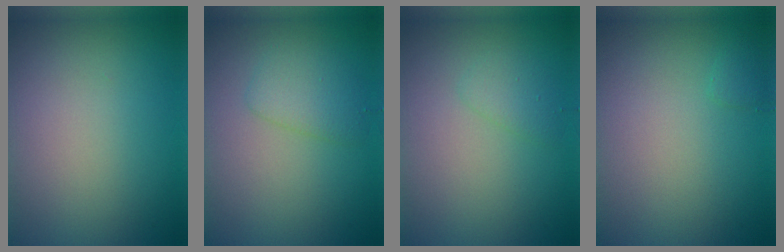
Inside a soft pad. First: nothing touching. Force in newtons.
{"total": 2.2, "press": 2.2, "slide": 0.2}
{"total": 1.3, "press": 1.3, "slide": 0.0}
{"total": 0.7, "press": 0.7, "slide": 0.0}